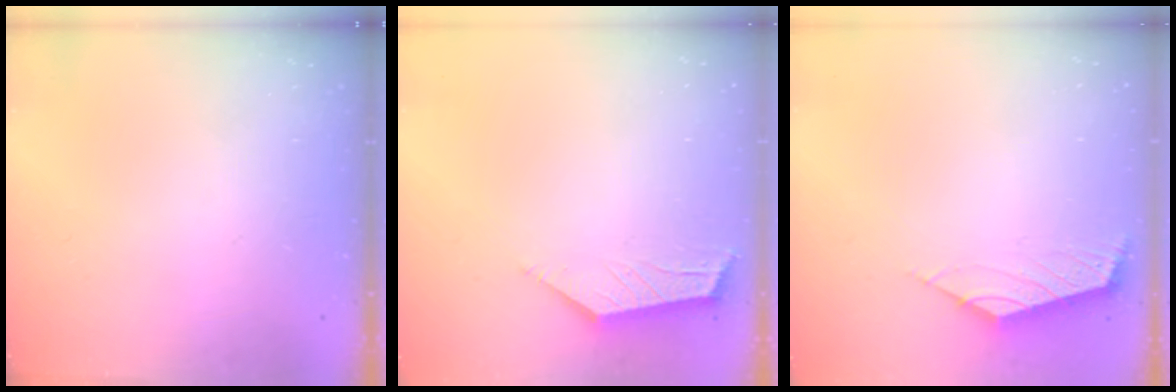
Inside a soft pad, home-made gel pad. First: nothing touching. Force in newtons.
{"total": 3.6, "press": 3.5, "slide": 0.4}
{"total": 2.6, "press": 2.5, "slide": 0.6}